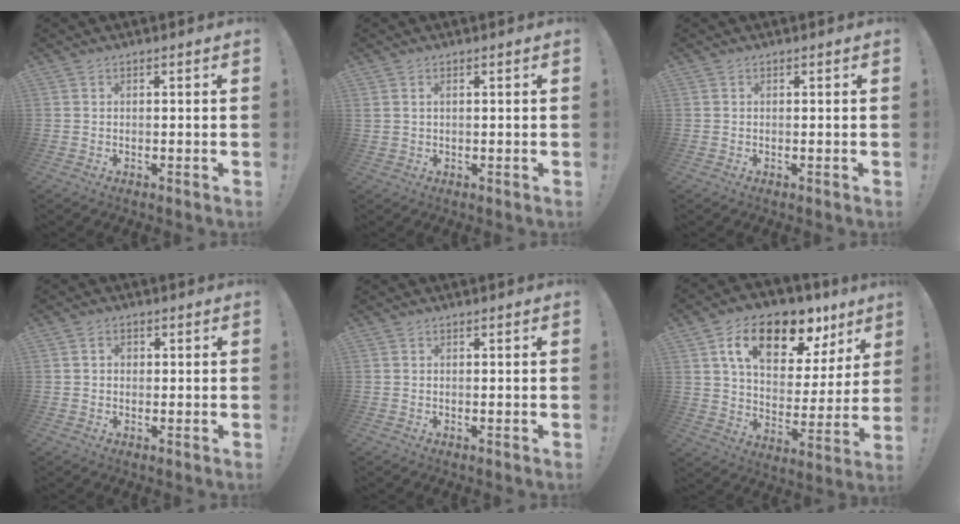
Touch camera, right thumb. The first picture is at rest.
{"total": 1.4, "force": [0.7, 0.9, 0.9], "torque": [-0.018, 0.002, 0.012]}
{"total": 0.0}
{"total": 1.8, "force": [0.1, 1.4, 1.0], "torque": [-0.014, 0.002, -0.001]}
{"total": 0.0}
{"total": 18.7, "force": [10.4, 10.0, 11.9], "torque": [-0.189, -0.046, 0.180]}